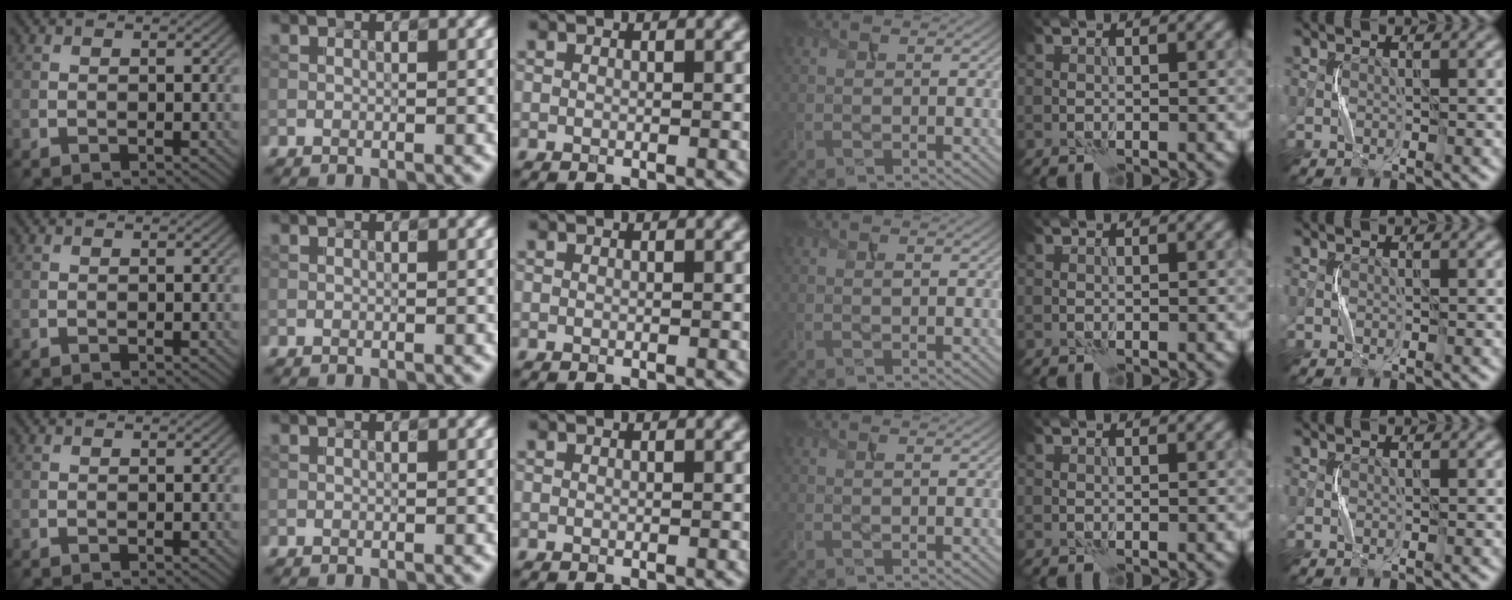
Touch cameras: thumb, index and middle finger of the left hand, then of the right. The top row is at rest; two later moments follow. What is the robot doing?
{"motion": "squeeze", "object": "paper clamp"}